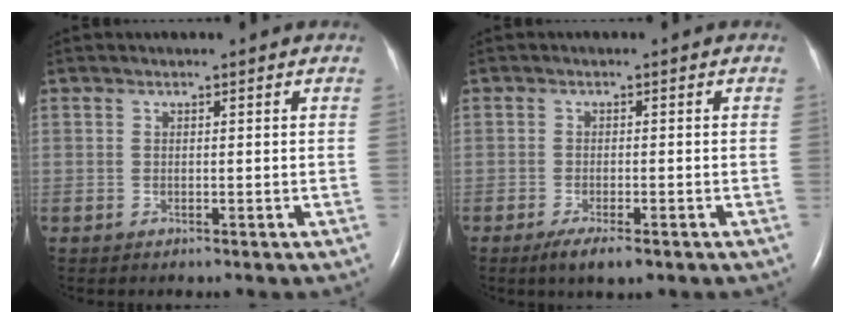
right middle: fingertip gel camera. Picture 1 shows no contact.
{"total": 3.8, "force": [-2.5, 0.8, 2.8], "torque": [-0.052, -0.007, -0.039]}